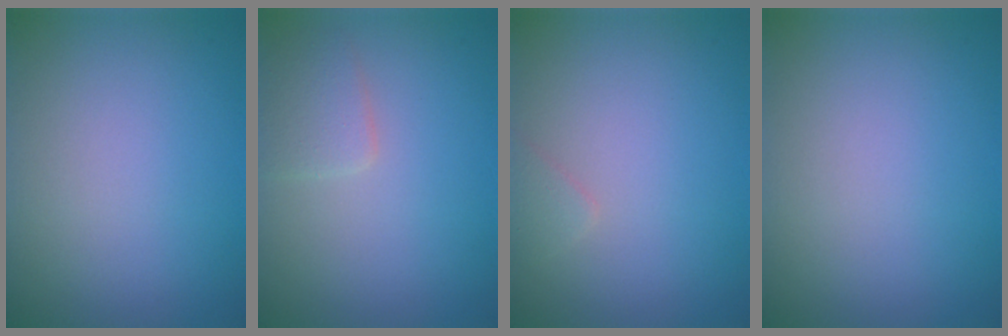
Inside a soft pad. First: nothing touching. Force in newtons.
{"total": 2.1, "press": 2.1, "slide": 0.1}
{"total": 0.9, "press": 0.9, "slide": 0.1}
{"total": 0.0}